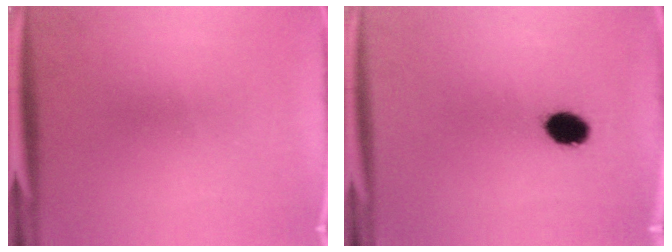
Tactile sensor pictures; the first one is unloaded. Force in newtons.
{"total": 6.0}